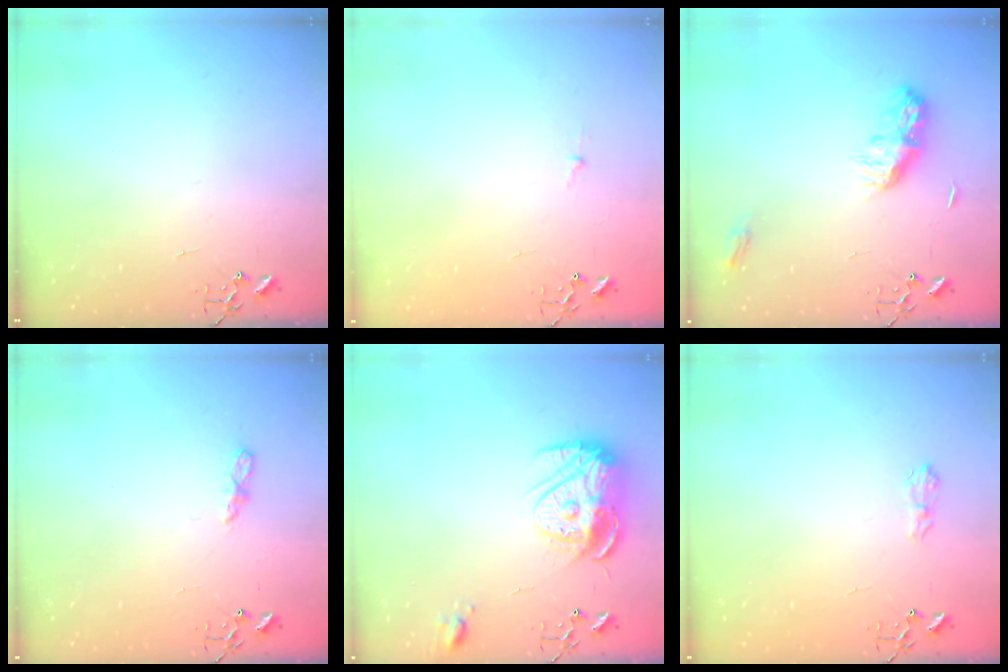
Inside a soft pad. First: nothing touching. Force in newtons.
{"total": 2.7, "press": 2.7, "slide": 0.3}
{"total": 9.9, "press": 9.9, "slide": 0.1}
{"total": 4.6, "press": 4.6, "slide": 0.6}
{"total": 14.9, "press": 14.9, "slide": 1.4}
{"total": 7.0, "press": 6.9, "slide": 0.9}